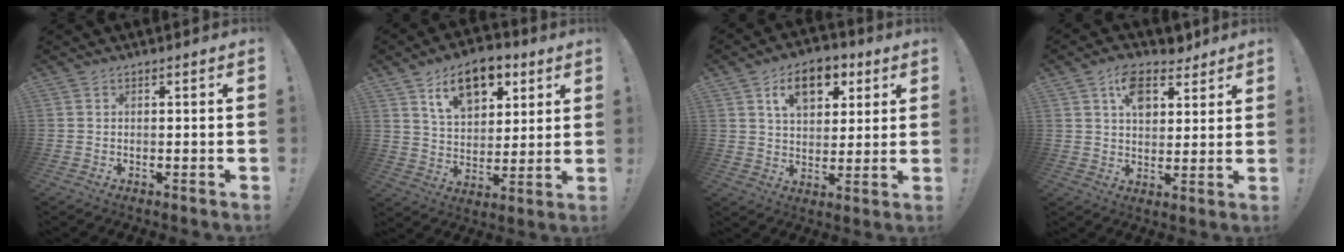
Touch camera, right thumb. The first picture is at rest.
{"total": 14.7, "force": [8.4, 8.9, 8.2], "torque": [-0.117, -0.038, 0.151]}
{"total": 11.8, "force": [5.7, 7.7, 6.9], "torque": [-0.103, -0.010, 0.104]}
{"total": 10.5, "force": [5.8, 6.5, 5.9], "torque": [-0.086, -0.021, 0.106]}